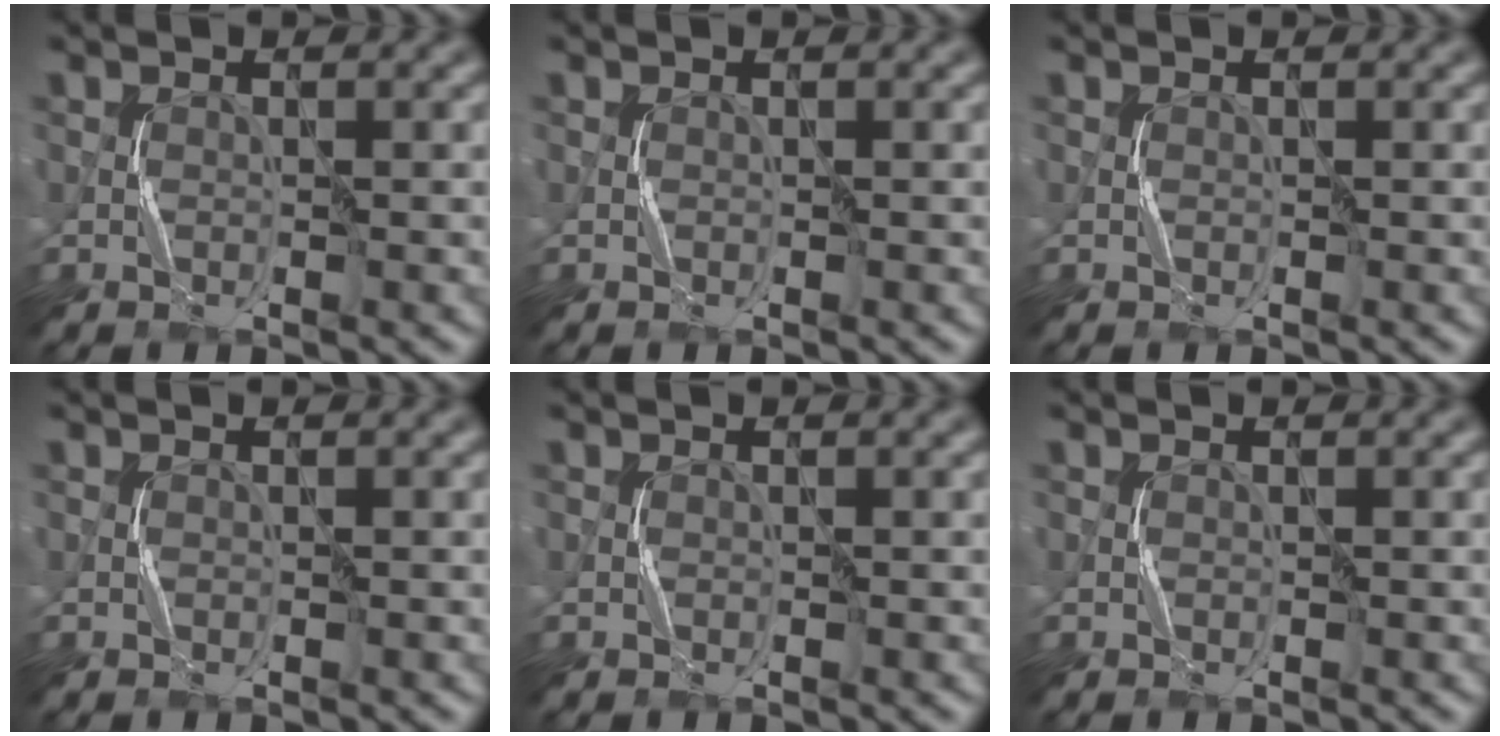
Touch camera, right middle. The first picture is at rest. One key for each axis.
{"total": 0.0}
{"total": 0.0}
{"total": 0.0}
{"total": 0.0}
{"total": 0.0}